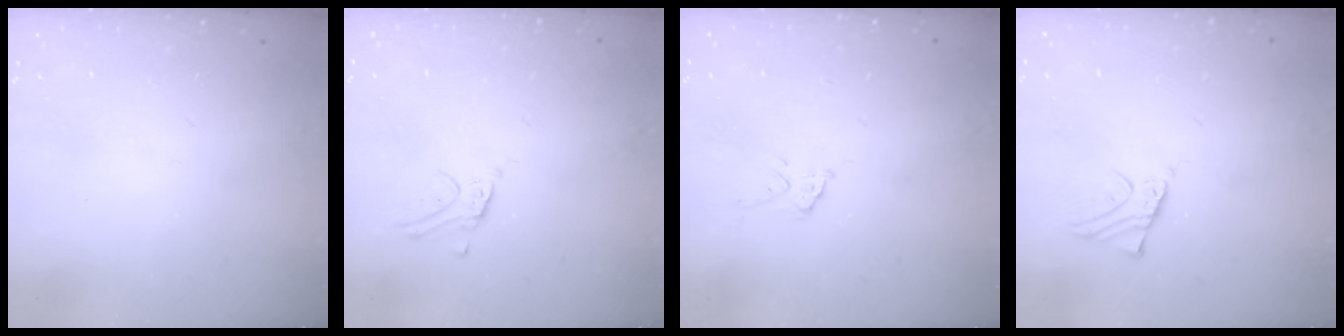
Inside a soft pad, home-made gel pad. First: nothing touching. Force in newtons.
{"total": 2.9, "press": 2.9, "slide": 0.2}
{"total": 5.4, "press": 5.4, "slide": 0.3}
{"total": 2.0, "press": 2.0, "slide": 0.3}